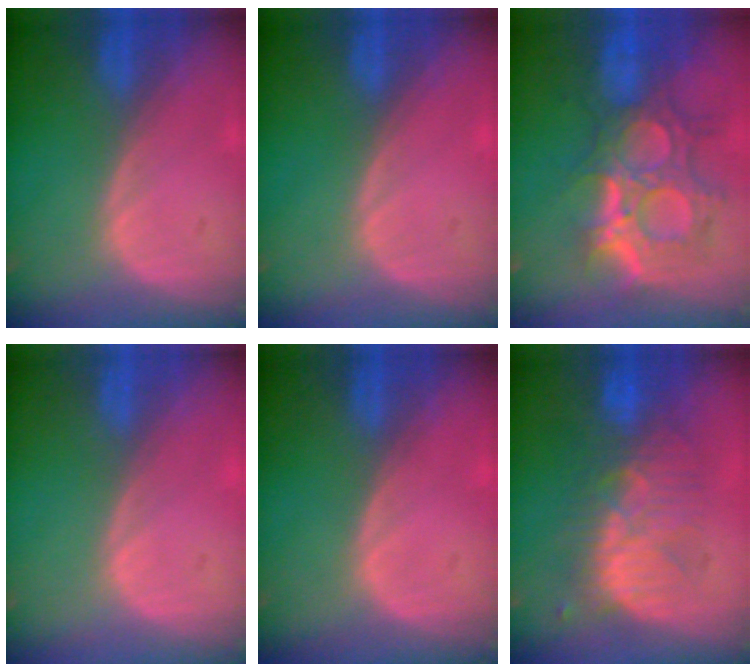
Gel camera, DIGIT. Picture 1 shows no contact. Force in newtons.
{"total": 0.0}
{"total": 12.1, "press": 10.8, "slide": 5.5}
{"total": 0.0}
{"total": 0.0}
{"total": 8.7, "press": 8.7, "slide": 0.8}